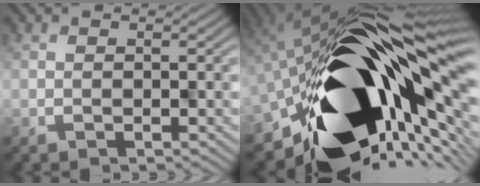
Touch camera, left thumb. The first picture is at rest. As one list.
[{"total": 20.2, "force": [-3.2, 10.0, 17.2], "torque": [-0.310, -0.023, -0.056]}]